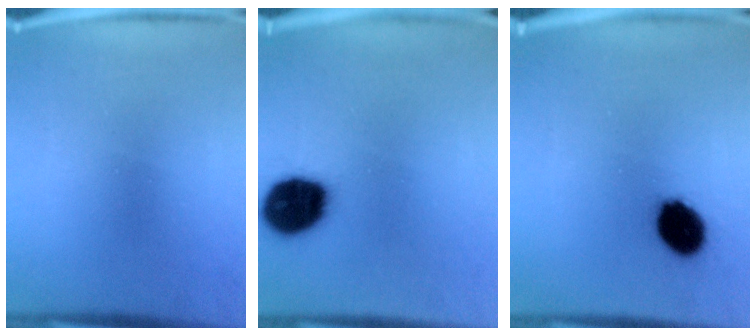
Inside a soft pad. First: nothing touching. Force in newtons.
{"total": 15.8}
{"total": 10.6}